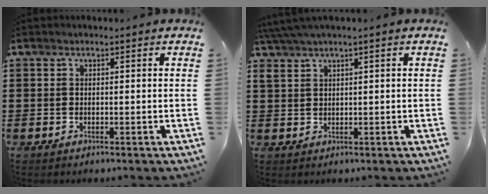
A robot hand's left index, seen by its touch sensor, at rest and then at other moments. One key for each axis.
{"total": 2.3, "fx": 1.5, "fy": 0.0, "fz": 1.8, "tx": -0.039, "ty": 0.002, "tz": 0.027}